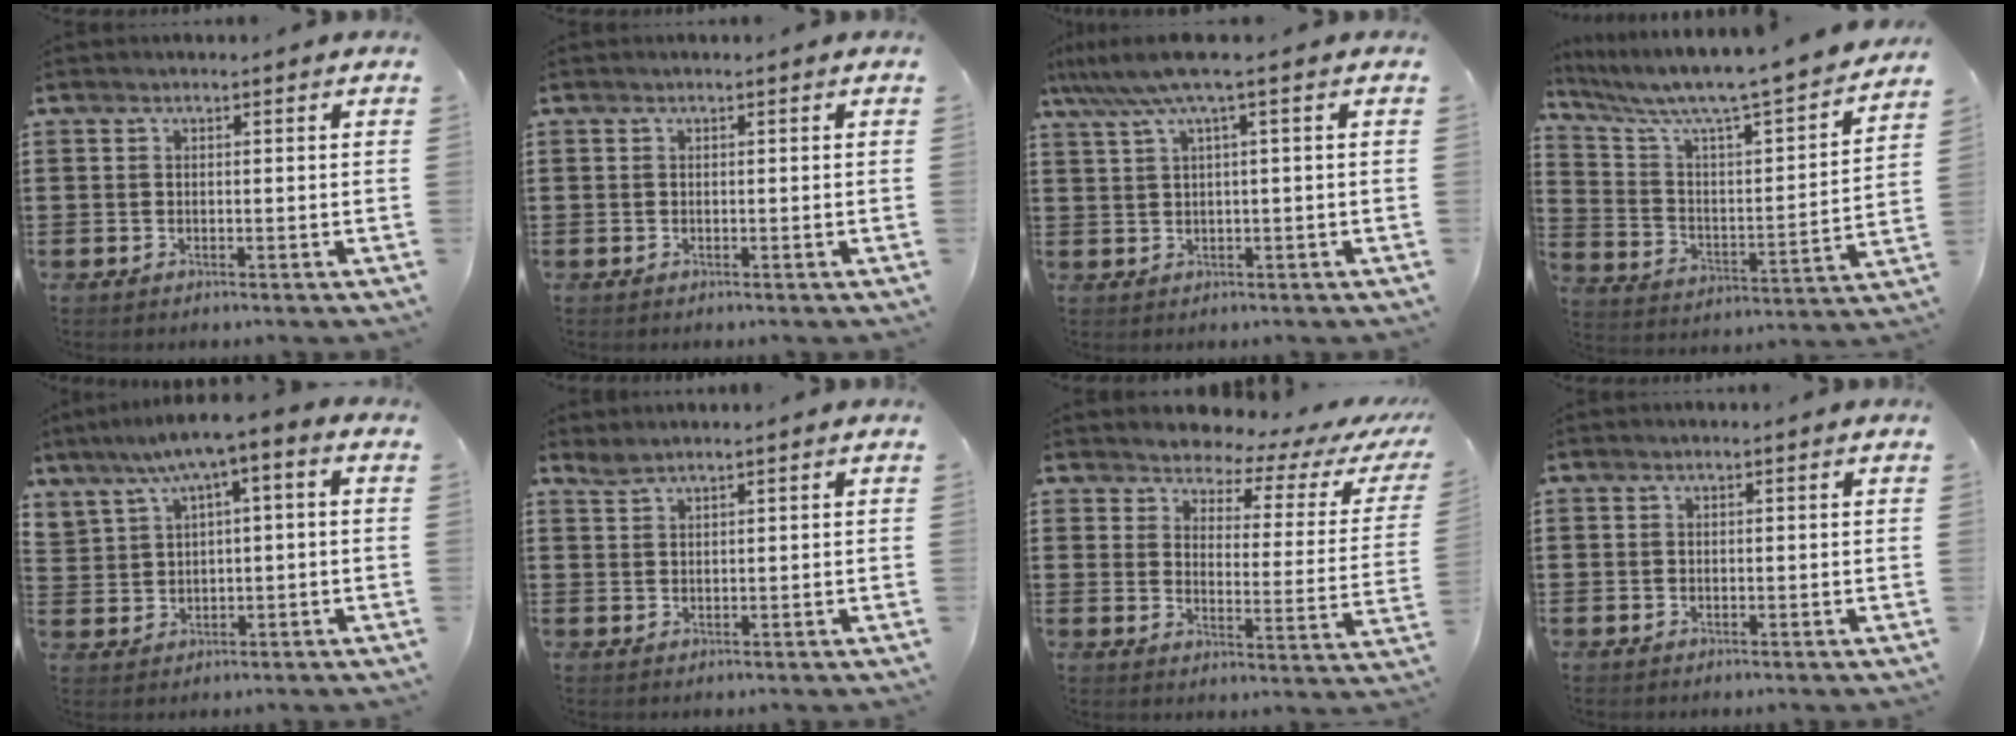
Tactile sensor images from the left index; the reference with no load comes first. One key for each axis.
{"total": 0.0}
{"total": 4.9, "fx": 1.8, "fy": -0.4, "fz": 4.6, "tx": -0.099, "ty": -0.008, "tz": 0.027}
{"total": 6.7, "fx": 6.0, "fy": 0.3, "fz": 3.1, "tx": -0.090, "ty": -0.058, "tz": 0.093}
{"total": 4.4, "fx": 1.6, "fy": 1.7, "fz": 3.7, "tx": -0.075, "ty": -0.011, "tz": 0.020}
{"total": 1.5, "fx": 1.3, "fy": 0.0, "fz": 0.7, "tx": -0.016, "ty": -0.001, "tz": 0.025}
{"total": 3.4, "fx": 3.2, "fy": 0.9, "fz": 0.7, "tx": -0.030, "ty": -0.031, "tz": 0.047}
{"total": 0.0}